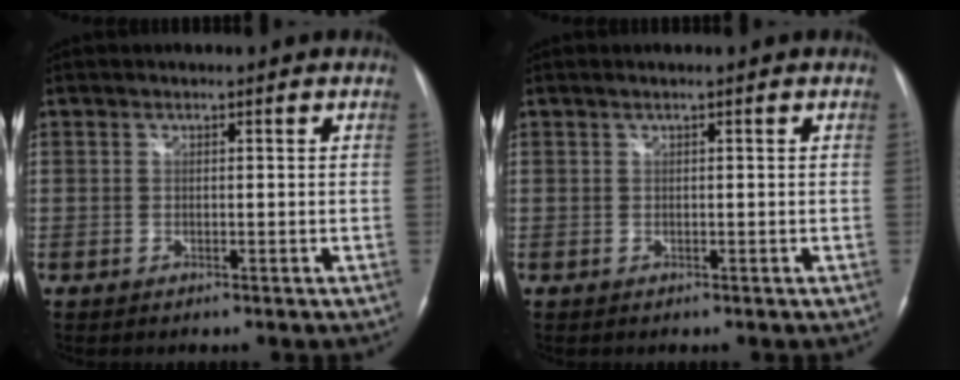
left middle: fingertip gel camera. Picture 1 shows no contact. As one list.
[{"total": 0.6, "force": [0.3, -0.1, 0.4], "torque": [-0.014, 0.007, 0.009]}]